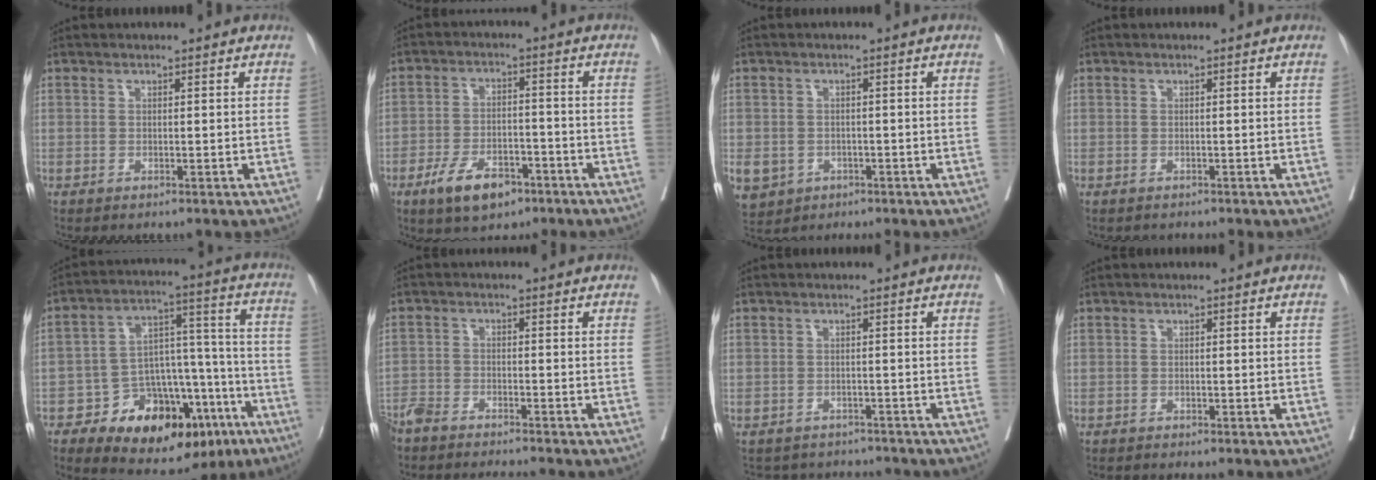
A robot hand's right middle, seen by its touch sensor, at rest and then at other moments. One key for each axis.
{"total": 8.2, "fx": -4.9, "fy": 3.9, "fz": 5.2, "tx": -0.096, "ty": 0.000, "tz": -0.083}
{"total": 13.1, "fx": -5.2, "fy": 10.8, "fz": 5.1, "tx": -0.158, "ty": -0.004, "tz": -0.067}
{"total": 1.1, "fx": -0.9, "fy": 0.5, "fz": 0.2, "tx": -0.011, "ty": 0.000, "tz": -0.015}
{"total": 20.2, "fx": -11.1, "fy": 10.2, "fz": 13.4, "tx": -0.164, "ty": 0.056, "tz": -0.158}
{"total": 8.4, "fx": -7.8, "fy": 0.5, "fz": 2.9, "tx": -0.040, "ty": -0.009, "tz": -0.130}
{"total": 6.5, "fx": -6.0, "fy": 2.4, "fz": -0.1, "tx": 0.006, "ty": 0.012, "tz": -0.076}
{"total": 0.9, "fx": -0.9, "fy": 0.0, "fz": 0.0, "tx": -0.002, "ty": -0.002, "tz": -0.018}